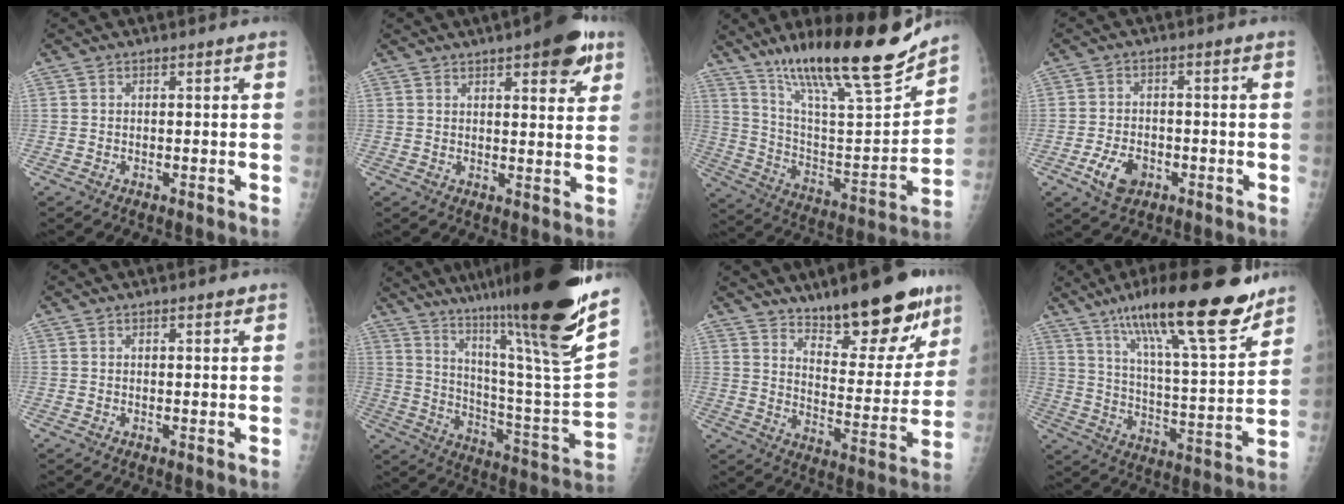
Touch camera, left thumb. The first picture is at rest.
{"total": 10.1, "force": [5.6, 3.2, 7.8], "torque": [-0.077, -0.019, 0.067]}
{"total": 25.9, "force": [18.9, 5.1, 17.0], "torque": [-0.255, -0.076, 0.321]}
{"total": 5.8, "force": [-2.7, 3.7, 3.6], "torque": [-0.062, 0.012, -0.044]}
{"total": 1.2, "force": [0.8, 0.4, 0.9], "torque": [-0.011, -0.002, 0.010]}
{"total": 34.0, "force": [23.8, 2.9, 24.1], "torque": [-0.333, -0.121, 0.360]}
{"total": 19.4, "force": [13.4, 6.6, 12.4], "torque": [-0.124, -0.087, 0.205]}
{"total": 23.8, "force": [16.3, 4.5, 16.7], "torque": [-0.249, -0.066, 0.267]}